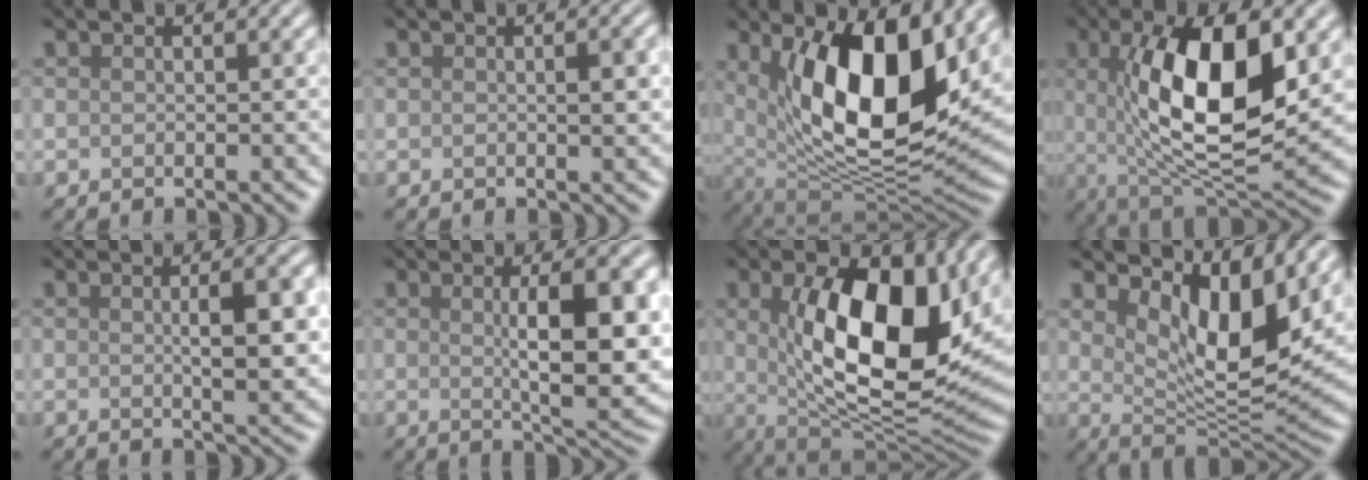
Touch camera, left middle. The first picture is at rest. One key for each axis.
{"total": 1.6, "fx": 0.1, "fy": 0.3, "fz": 1.6, "tx": -0.021, "ty": 0.001, "tz": 0.002}
{"total": 12.5, "fx": 3.5, "fy": 5.1, "fz": 10.9, "tx": -0.175, "ty": -0.021, "tz": 0.062}
{"total": 11.8, "fx": 1.8, "fy": 4.3, "fz": 10.8, "tx": -0.177, "ty": 0.000, "tz": 0.032}
{"total": 5.2, "fx": 0.5, "fy": 1.3, "fz": 5.0, "tx": -0.070, "ty": 0.003, "tz": 0.009}
{"total": 8.4, "fx": 0.8, "fy": 2.3, "fz": 8.1, "tx": -0.110, "ty": -0.001, "tz": 0.017}
{"total": 13.8, "fx": 2.3, "fy": 6.3, "fz": 12.1, "tx": -0.185, "ty": -0.012, "tz": 0.039}
{"total": 8.3, "fx": 3.6, "fy": 3.3, "fz": 6.7, "tx": -0.114, "ty": -0.022, "tz": 0.059}